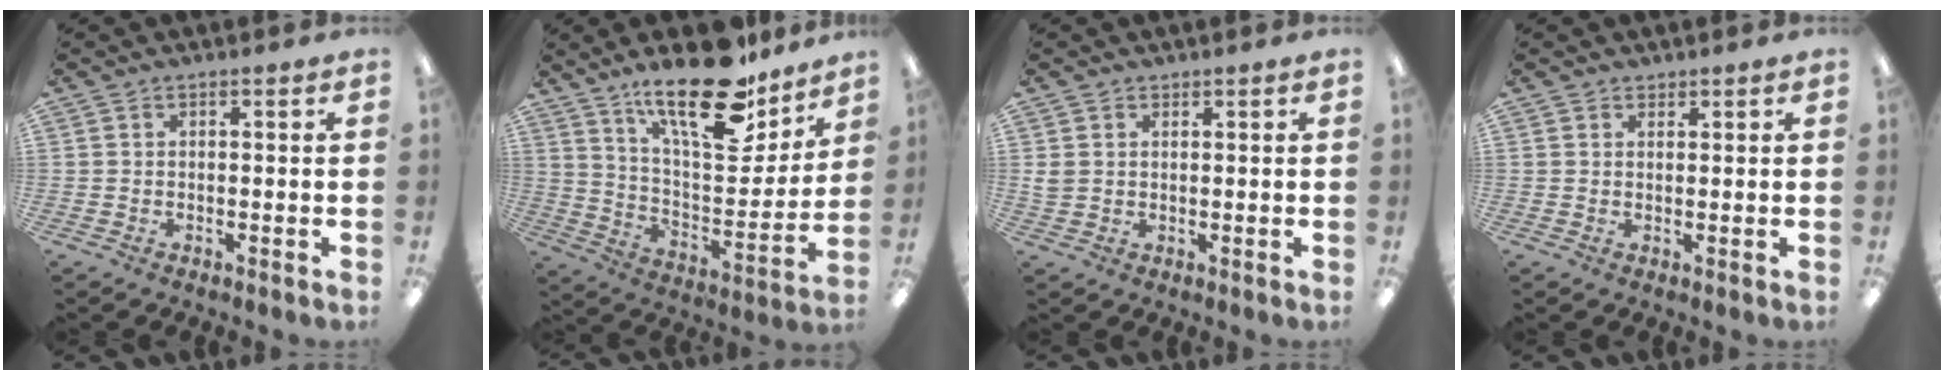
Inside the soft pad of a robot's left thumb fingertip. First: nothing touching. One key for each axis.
{"total": 23.4, "fx": 16.7, "fy": 8.4, "fz": 14.0, "tx": -0.215, "ty": -0.107, "tz": 0.281}
{"total": 2.4, "fx": 1.1, "fy": 1.9, "fz": 0.8, "tx": -0.017, "ty": 0.003, "tz": 0.021}
{"total": 1.2, "fx": 1.1, "fy": 0.5, "fz": -0.1, "tx": 0.002, "ty": -0.001, "tz": 0.021}